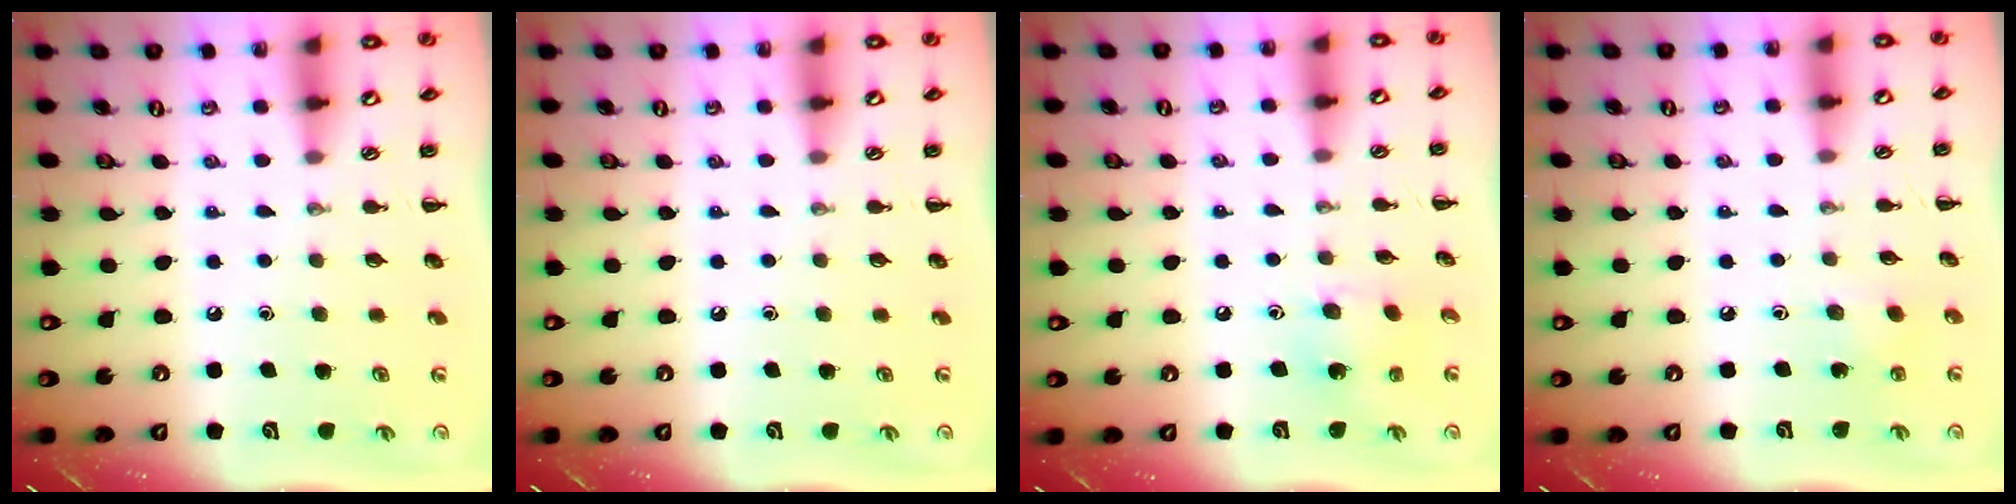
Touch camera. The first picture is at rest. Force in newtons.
{"total": 0.0}
{"total": 3.3, "press": 3.2, "slide": 0.6}
{"total": 2.8, "press": 2.6, "slide": 0.9}